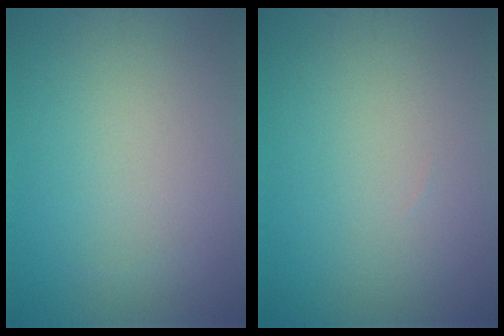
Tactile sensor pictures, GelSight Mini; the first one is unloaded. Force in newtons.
{"total": 0.0}